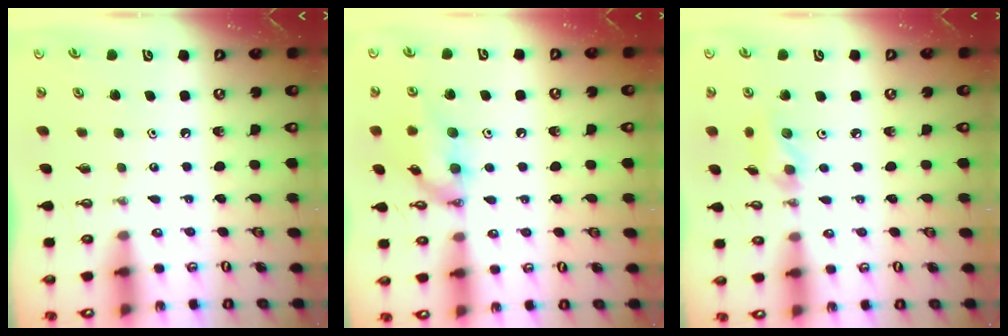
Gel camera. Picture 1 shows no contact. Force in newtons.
{"total": 12.9, "press": 12.8, "slide": 1.5}
{"total": 6.9, "press": 6.8, "slide": 0.9}